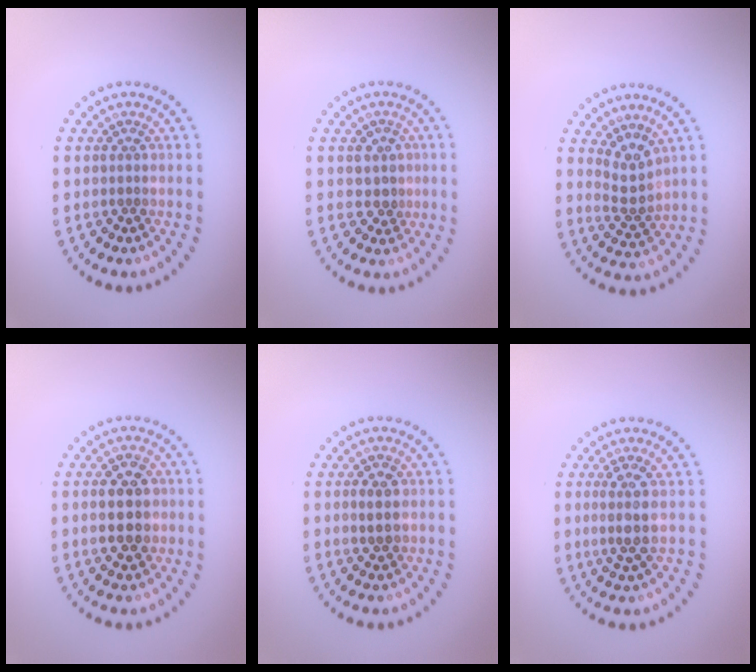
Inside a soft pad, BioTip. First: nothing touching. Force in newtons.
{"total": 1.8, "press": 1.6, "slide": 0.8}
{"total": 2.4, "press": 1.9, "slide": 1.5}
{"total": 4.7, "press": 4.7, "slide": 0.2}
{"total": 2.3, "press": 2.3, "slide": 0.2}
{"total": 2.4, "press": 2.2, "slide": 1.1}